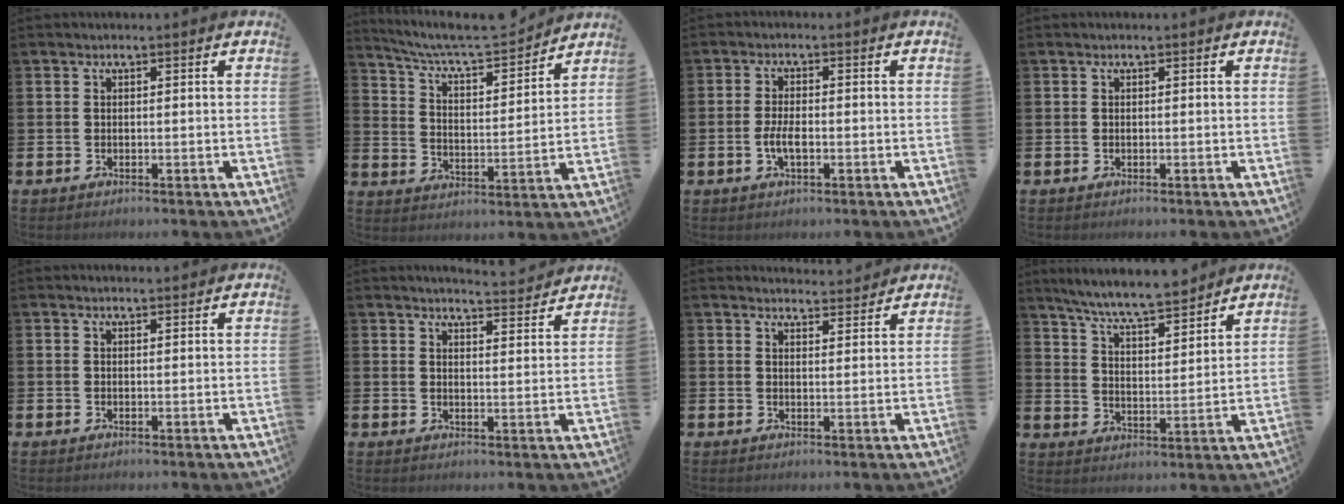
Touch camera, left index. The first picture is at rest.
{"total": 8.0, "force": [7.5, 1.0, 2.6], "torque": [-0.085, -0.053, 0.130]}
{"total": 3.0, "force": [-0.7, 1.3, 2.7], "torque": [-0.046, 0.001, -0.014]}
{"total": 0.0}
{"total": 0.7, "force": [0.7, 0.0, 0.1], "torque": [0.007, -0.004, 0.011]}
{"total": 4.3, "force": [4.2, -0.1, 0.4], "torque": [-0.007, -0.032, 0.073]}
{"total": 3.4, "force": [3.4, 0.4, 0.0], "torque": [0.004, -0.024, 0.059]}
{"total": 7.6, "force": [7.2, 0.4, 2.5], "torque": [-0.078, -0.043, 0.129]}